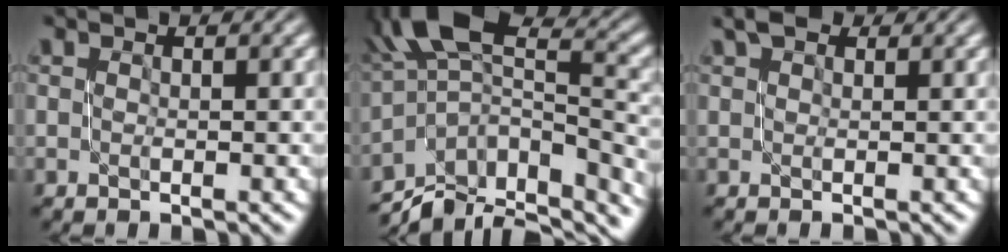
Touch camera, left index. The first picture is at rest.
{"total": 10.4, "force": [-6.1, 4.6, 7.1], "torque": [-0.126, 0.024, -0.088]}
{"total": 2.1, "force": [1.6, 0.8, 1.1], "torque": [-0.018, 0.003, 0.022]}